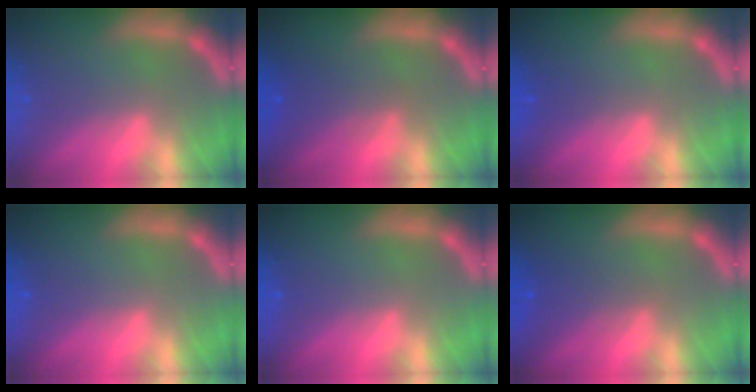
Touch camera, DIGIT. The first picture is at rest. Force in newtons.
{"total": 3.0}
{"total": 1.0}
{"total": 0.0}
{"total": 0.0}
{"total": 2.5}